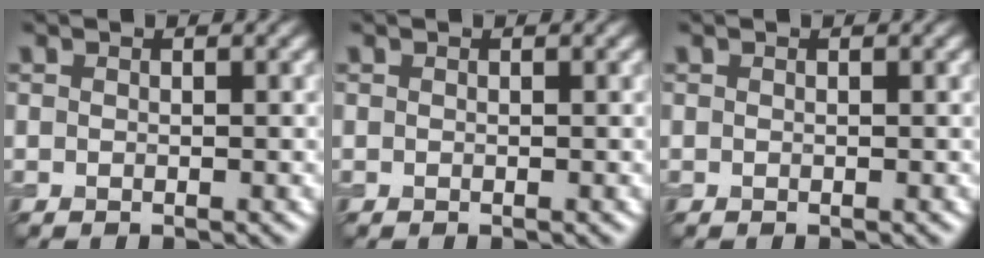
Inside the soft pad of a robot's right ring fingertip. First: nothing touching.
{"total": 0.0}
{"total": 0.0}